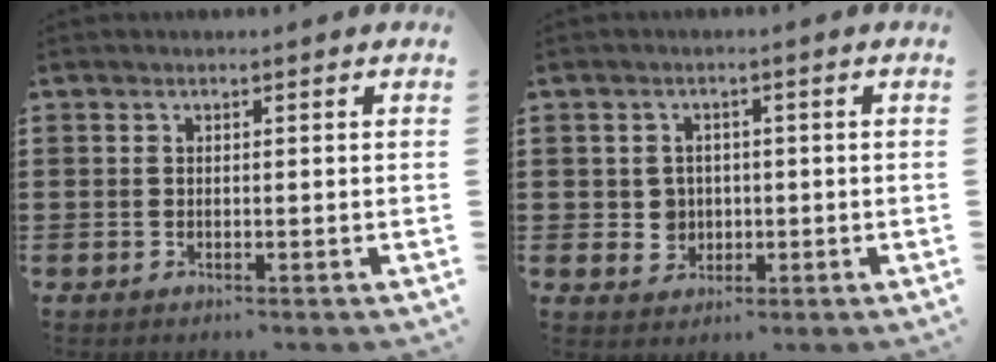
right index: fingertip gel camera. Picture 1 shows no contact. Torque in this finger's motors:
{"motor_torque": [0.46, 0.41, 0.16, 0.00]}